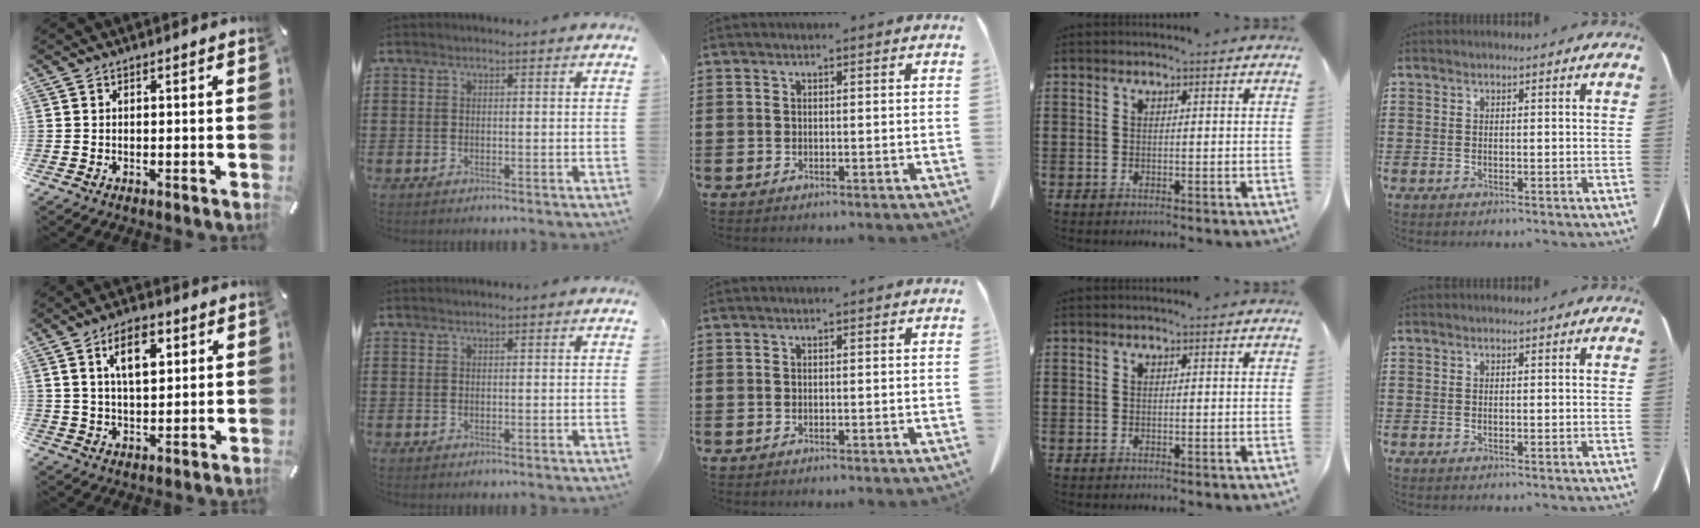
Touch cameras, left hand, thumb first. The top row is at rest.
{"thumb": {"total": 9.3, "force": [4.2, 4.8, 6.7], "torque": [-0.112, -0.001, 0.070]}}